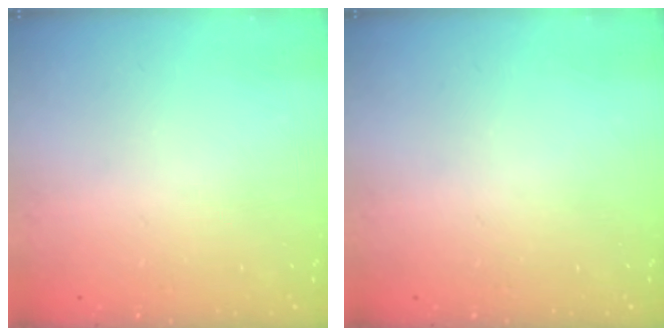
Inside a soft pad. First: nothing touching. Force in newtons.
{"total": 0.0}